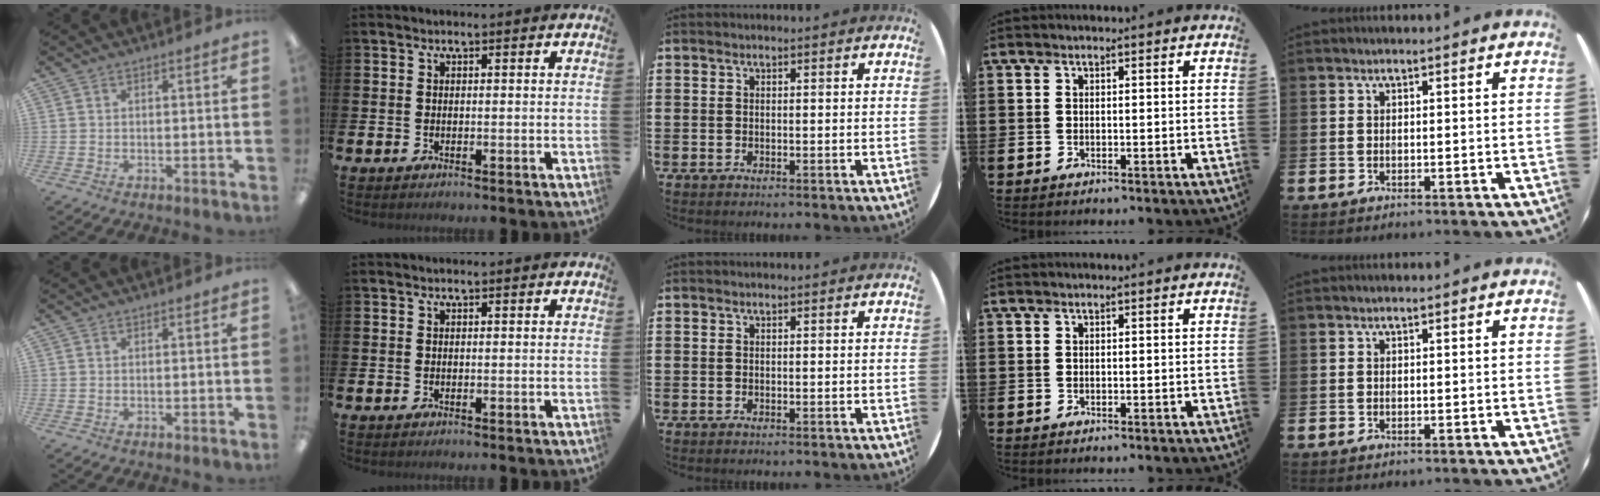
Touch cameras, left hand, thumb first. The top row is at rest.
{}